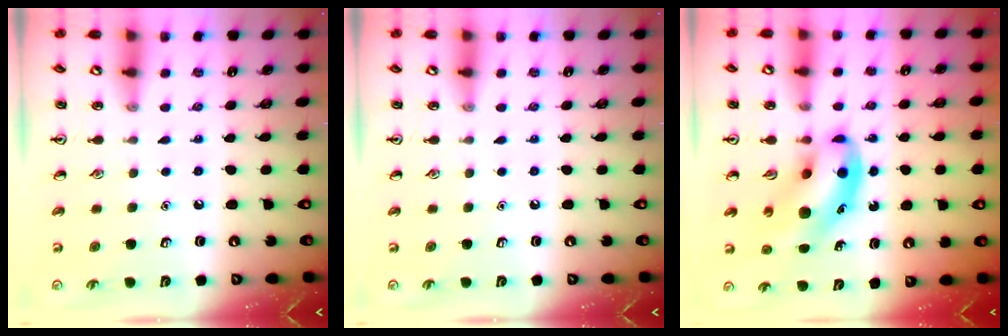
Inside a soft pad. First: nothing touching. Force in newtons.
{"total": 0.0}
{"total": 11.1, "press": 10.6, "slide": 3.1}